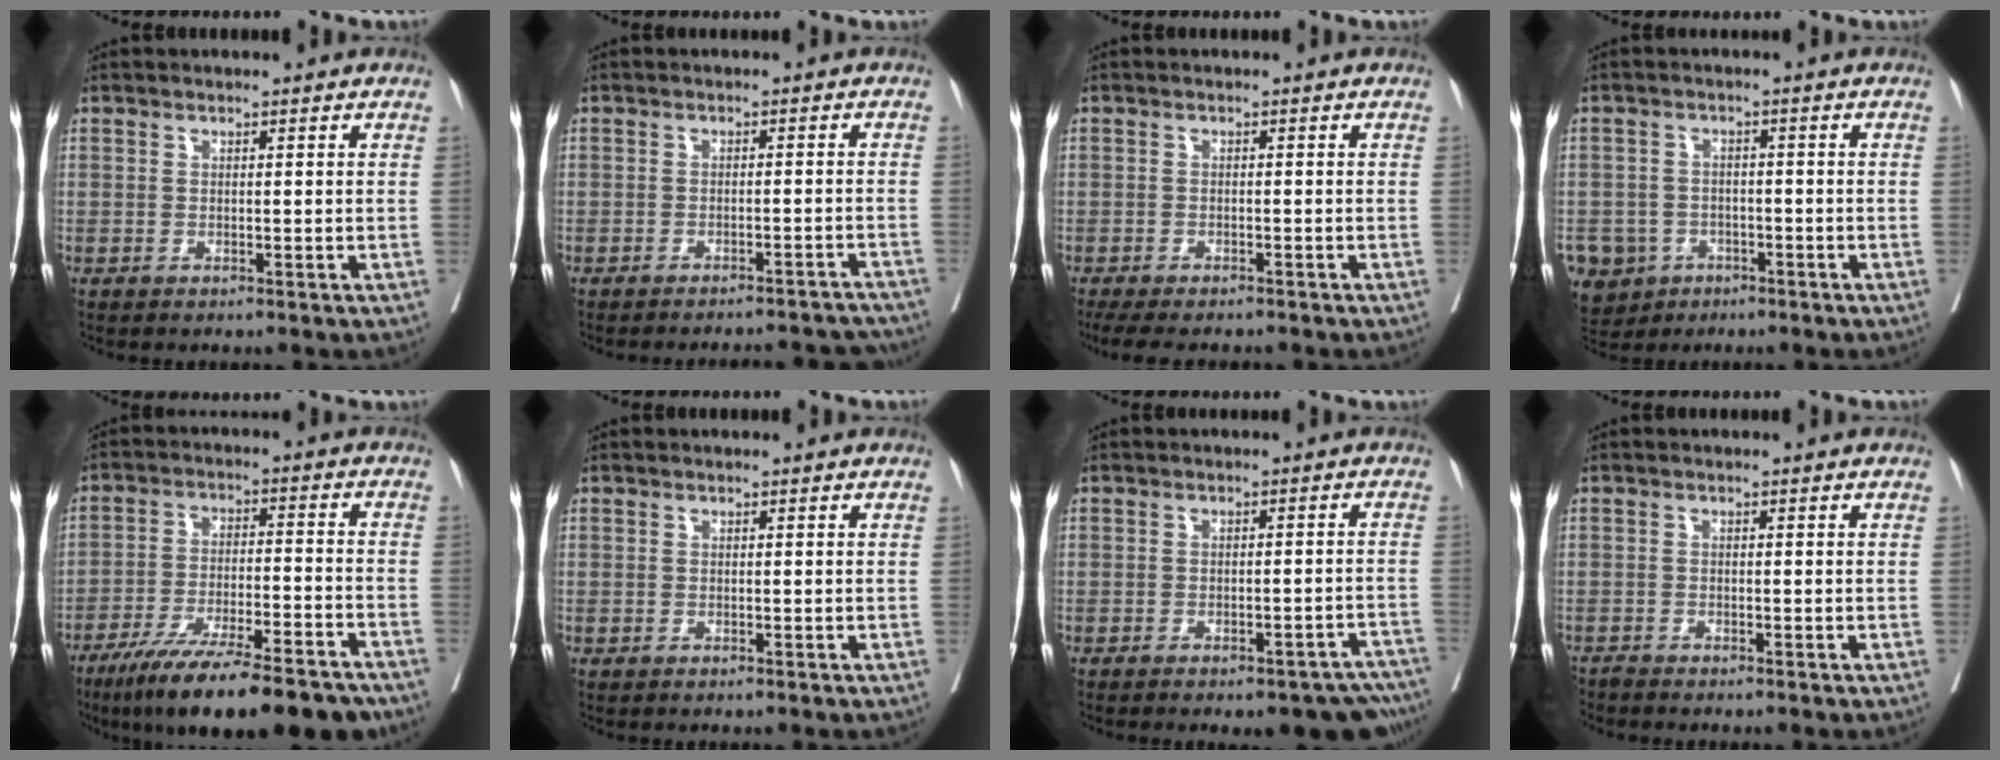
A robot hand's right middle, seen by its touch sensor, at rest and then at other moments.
{"total": 11.7, "force": [-11.3, 1.8, 2.1], "torque": [-0.026, 0.018, -0.118]}
{"total": 9.0, "force": [-7.9, 2.2, 3.8], "torque": [-0.058, -0.015, -0.111]}
{"total": 7.2, "force": [-3.8, 6.0, 1.0], "torque": [-0.031, 0.005, -0.055]}
{"total": 20.2, "force": [-15.9, 3.2, 12.1], "torque": [-0.155, -0.015, -0.247]}
{"total": 0.0}
{"total": 13.3, "force": [-11.4, 3.9, 5.7], "torque": [-0.038, 0.022, -0.126]}
{"total": 0.8, "force": [-0.7, -0.1, -0.1], "torque": [-0.003, -0.005, -0.019]}